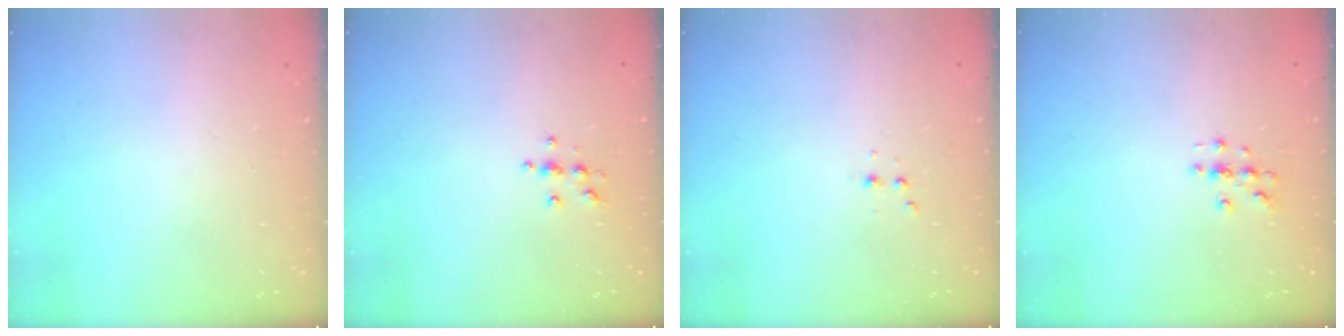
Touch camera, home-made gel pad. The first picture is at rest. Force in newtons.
{"total": 3.9, "press": 3.8, "slide": 0.5}
{"total": 2.5, "press": 2.4, "slide": 0.5}
{"total": 3.0, "press": 3.0, "slide": 0.3}